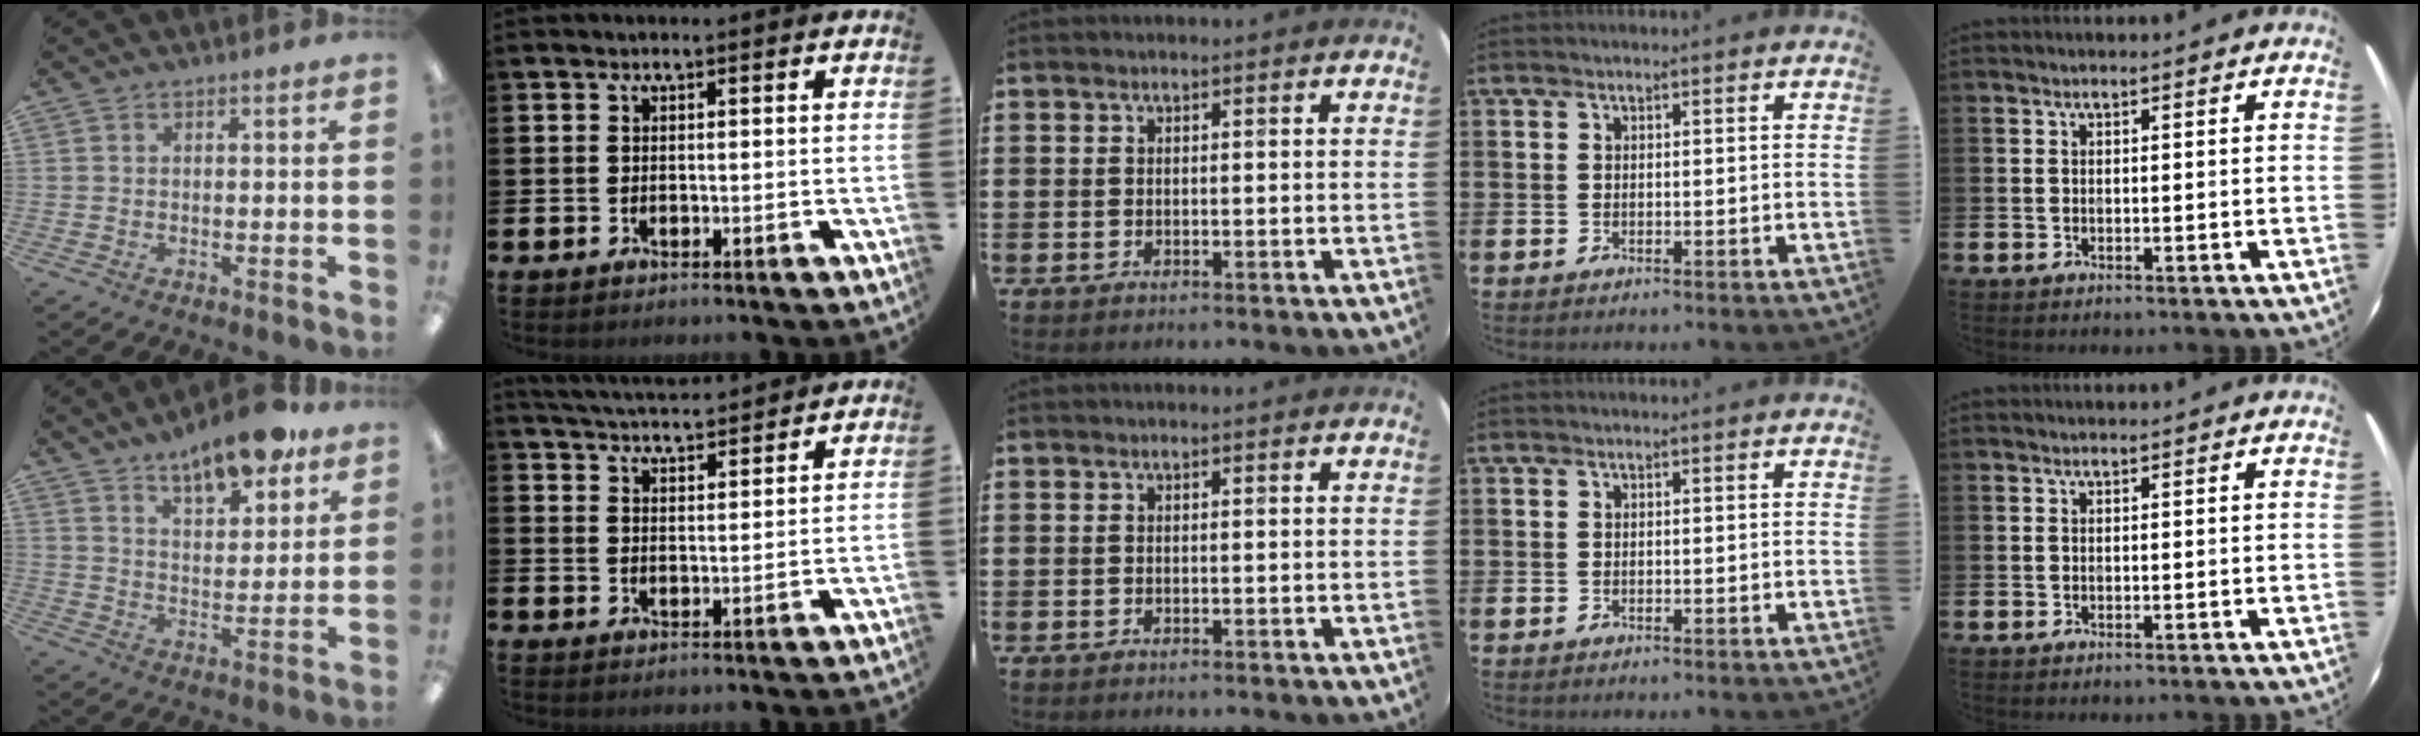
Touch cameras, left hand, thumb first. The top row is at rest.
{"thumb": {"total": 12.6, "force": [9.9, 4.3, 6.6], "torque": [-0.096, -0.051, 0.171]}, "index": {"total": 4.8, "force": [4.8, 0.3, 0.3], "torque": [-0.029, -0.030, 0.086]}}